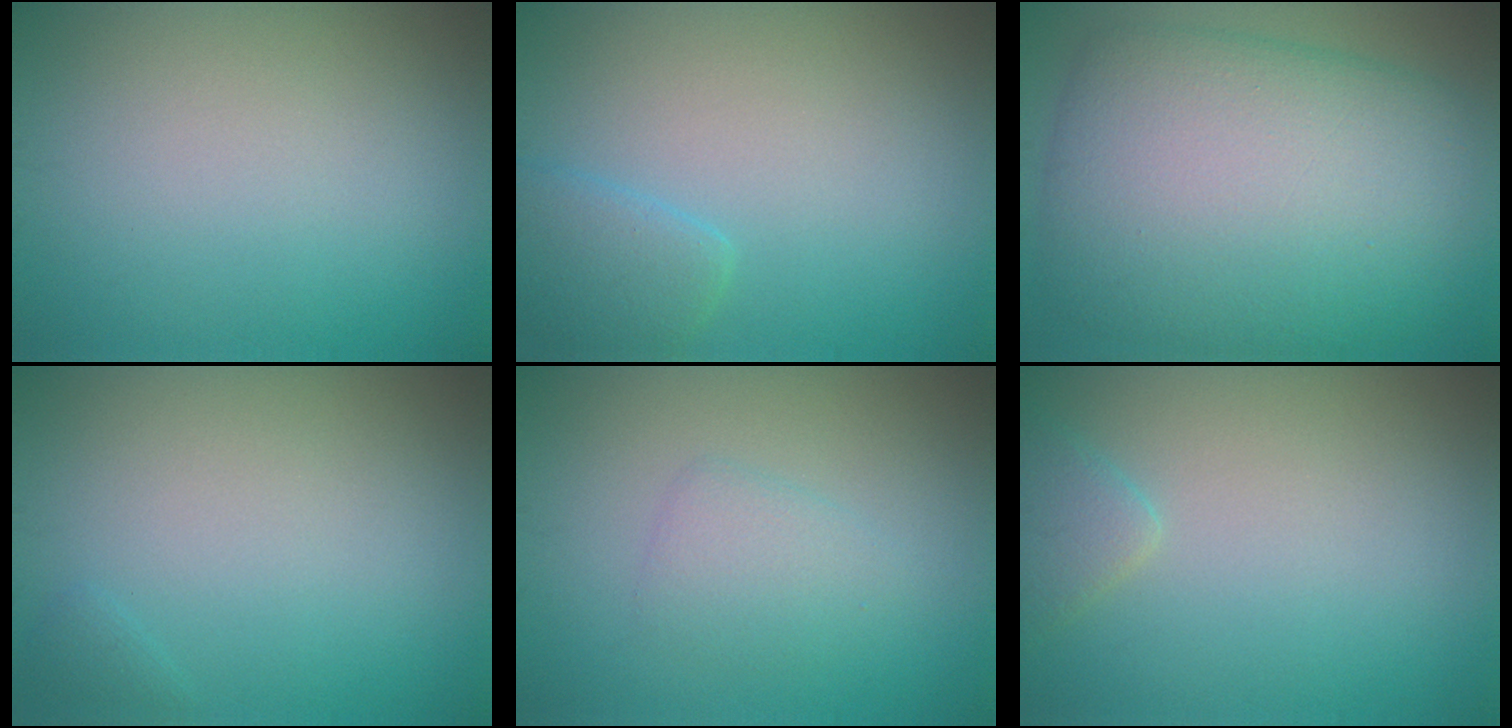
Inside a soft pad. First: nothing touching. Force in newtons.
{"total": 2.3, "press": 2.3, "slide": 0.1}
{"total": 12.2, "press": 12.1, "slide": 0.7}
{"total": 0.5, "press": 0.5, "slide": 0.0}
{"total": 1.9, "press": 1.9, "slide": 0.0}
{"total": 1.7, "press": 1.7, "slide": 0.1}